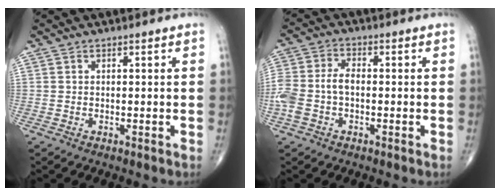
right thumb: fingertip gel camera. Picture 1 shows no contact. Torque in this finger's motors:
{"motor_torque": [1.22, 0.86, 0.95, -0.28, 0.08]}